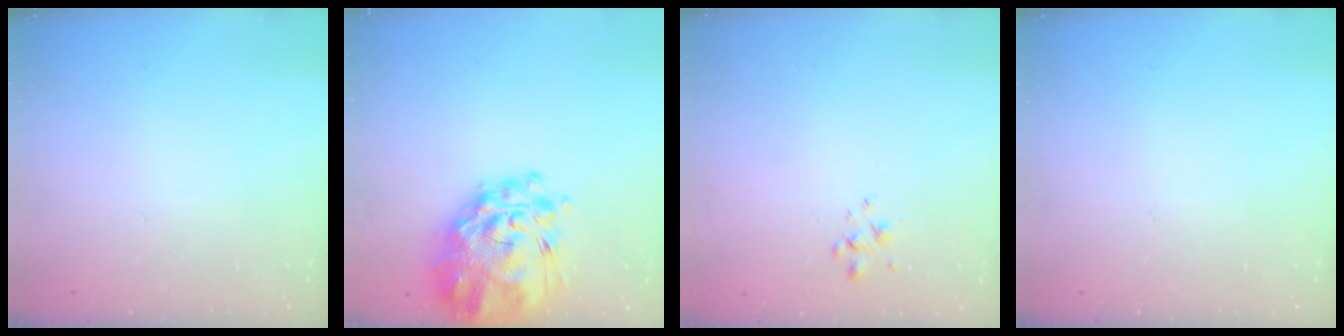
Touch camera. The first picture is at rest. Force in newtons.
{"total": 12.6, "press": 11.7, "slide": 4.7}
{"total": 1.4, "press": 1.3, "slide": 0.6}
{"total": 0.0}